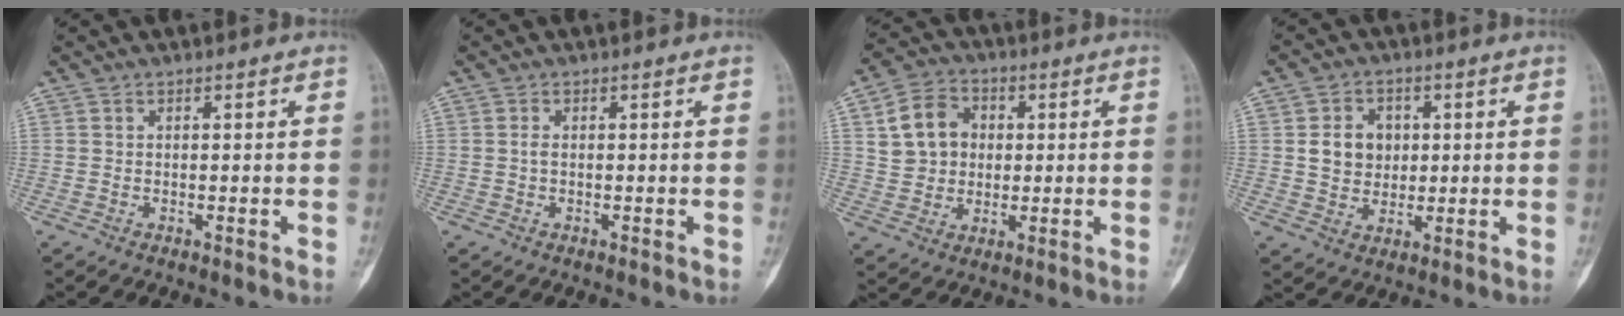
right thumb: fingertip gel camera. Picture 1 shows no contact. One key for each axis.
{"total": 0.8, "fx": 0.0, "fy": 0.5, "fz": 0.7, "tx": -0.013, "ty": 0.001, "tz": -0.001}
{"total": 10.0, "fx": 2.0, "fy": 8.3, "fz": 5.3, "tx": -0.070, "ty": 0.007, "tz": 0.034}
{"total": 7.3, "fx": 1.2, "fy": 6.1, "fz": 3.8, "tx": -0.033, "ty": -0.003, "tz": 0.022}